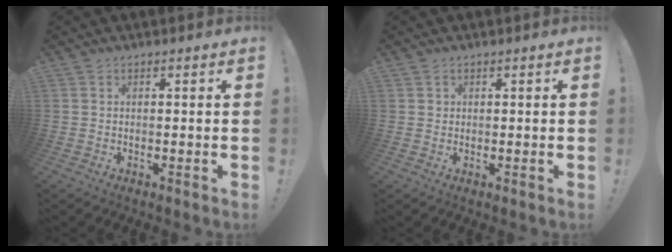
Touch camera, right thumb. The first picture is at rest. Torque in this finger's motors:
{"motor_torque": [0.21, 0.16, 0.09, 0.06, 0.00]}